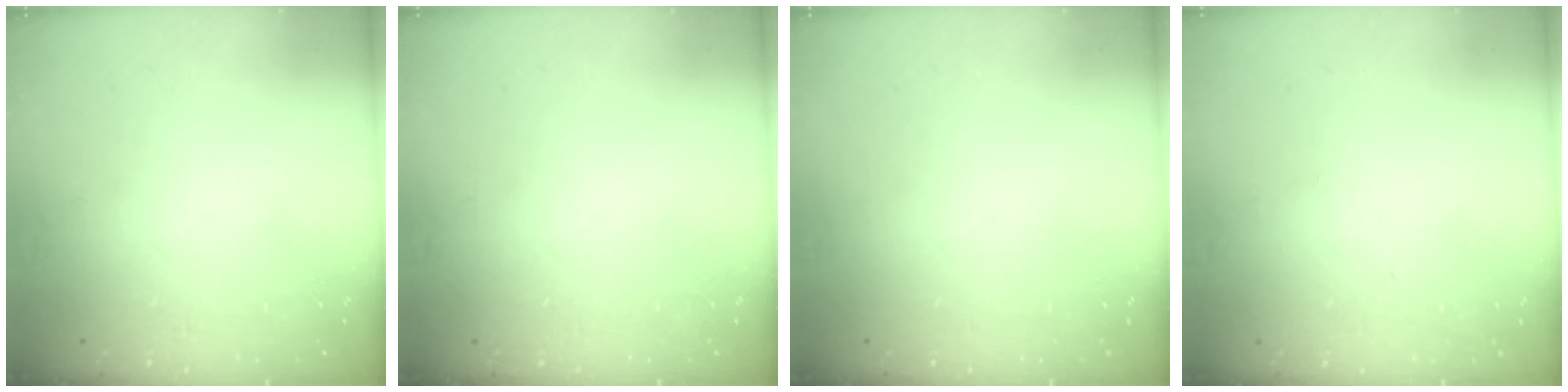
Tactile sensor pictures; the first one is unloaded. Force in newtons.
{"total": 0.0}
{"total": 0.0}
{"total": 2.8, "press": 2.8, "slide": 0.3}